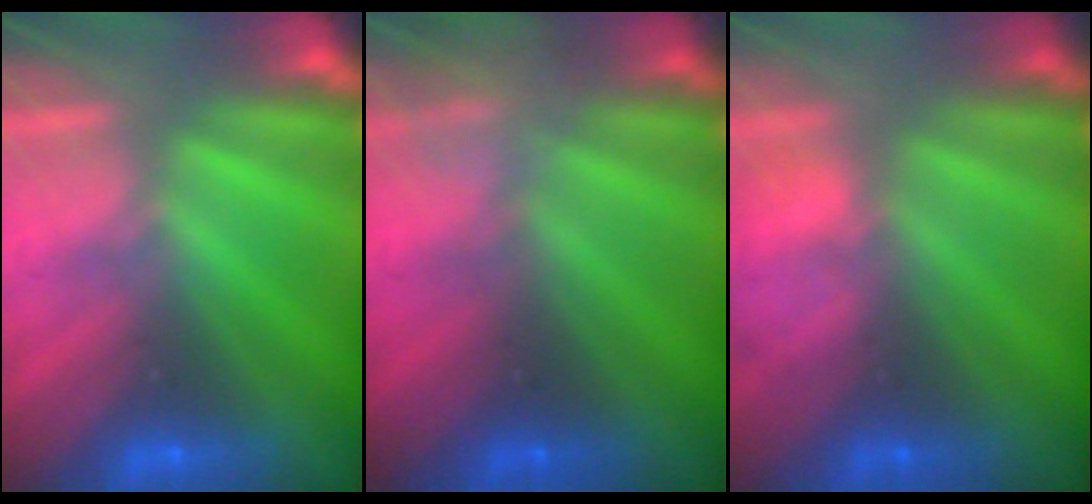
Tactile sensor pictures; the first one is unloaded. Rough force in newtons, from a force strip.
{"total": 2.3}
{"total": 2.4}